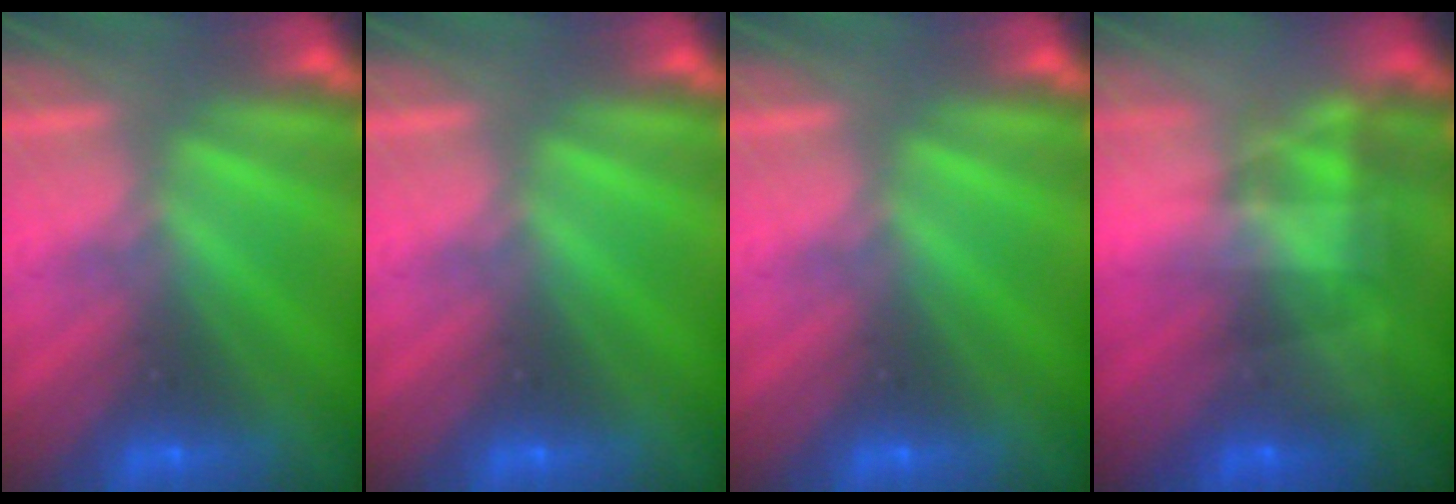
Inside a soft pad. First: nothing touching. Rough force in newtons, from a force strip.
{"total": 0.0}
{"total": 0.0}
{"total": 4.9}